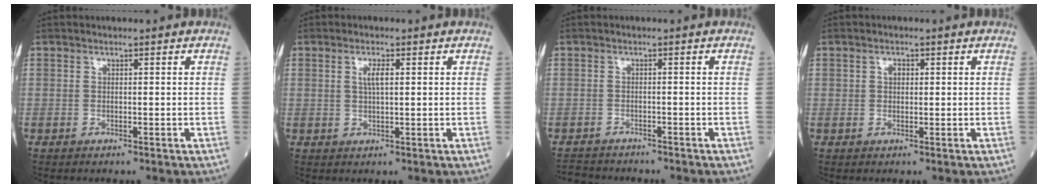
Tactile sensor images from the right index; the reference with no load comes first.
{"total": 2.4, "force": [0.7, 0.4, 2.2], "torque": [-0.045, 0.001, 0.012]}
{"total": 4.3, "force": [-4.2, 0.8, 0.7], "torque": [-0.011, -0.012, -0.067]}
{"total": 1.4, "force": [0.4, 1.0, 0.9], "torque": [-0.014, 0.003, 0.006]}